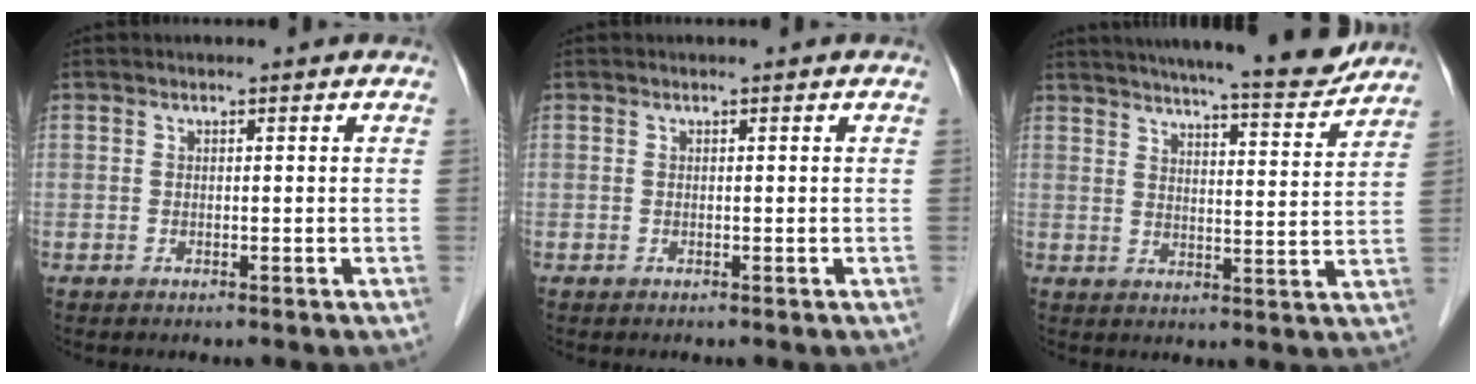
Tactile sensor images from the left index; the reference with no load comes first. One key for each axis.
{"total": 0.0}
{"total": 15.3, "fx": 13.8, "fy": 0.7, "fz": 6.6, "tx": -0.097, "ty": -0.016, "tz": 0.180}